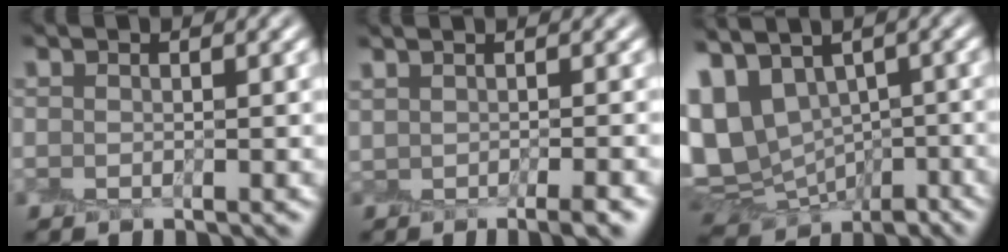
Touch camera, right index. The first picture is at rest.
{"total": 3.1, "force": [-1.2, 0.8, 2.8], "torque": [-0.027, -0.004, -0.008]}
{"total": 9.8, "force": [0.7, 7.1, 6.6], "torque": [-0.144, 0.004, 0.031]}